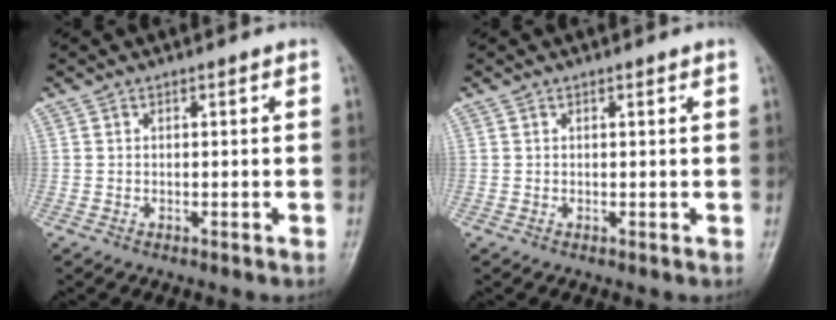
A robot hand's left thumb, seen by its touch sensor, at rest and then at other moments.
{"total": 0.6, "force": [0.5, 0.1, 0.4], "torque": [-0.006, 0.000, 0.005]}